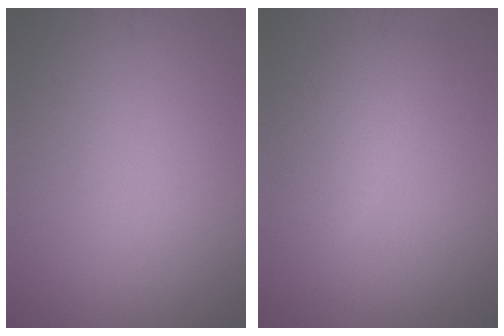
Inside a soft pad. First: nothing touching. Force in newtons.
{"total": 2.8, "press": 2.7, "slide": 0.2}